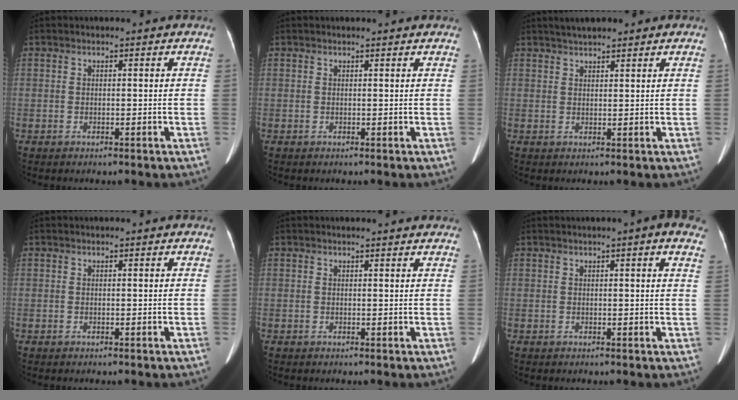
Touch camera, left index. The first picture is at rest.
{"total": 1.8, "force": [1.7, 0.1, 0.6], "torque": [-0.014, 0.009, 0.017]}
{"total": 4.0, "force": [3.3, 0.9, 1.9], "torque": [-0.031, 0.024, 0.055]}
{"total": 0.0}
{"total": 3.8, "force": [3.7, 0.5, 1.1], "torque": [-0.017, 0.008, 0.033]}
{"total": 4.6, "force": [2.8, 0.3, 3.6], "torque": [-0.033, 0.010, 0.025]}